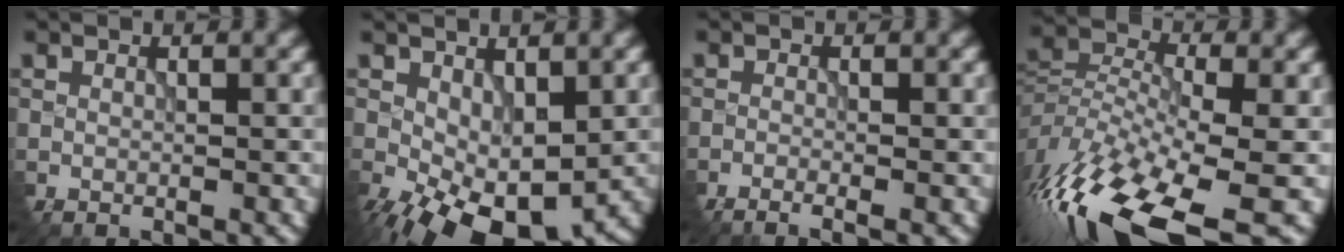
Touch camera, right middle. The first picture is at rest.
{"total": 7.9, "force": [-2.9, 4.5, 5.8], "torque": [-0.121, -0.020, -0.035]}
{"total": 2.4, "force": [-1.6, 0.5, 1.7], "torque": [-0.033, -0.006, -0.029]}
{"total": 14.3, "force": [-8.8, 5.1, 10.0], "torque": [-0.225, -0.008, -0.153]}